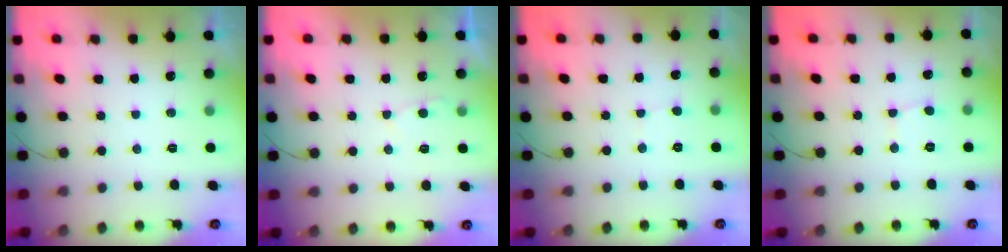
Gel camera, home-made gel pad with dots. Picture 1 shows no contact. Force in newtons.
{"total": 2.5, "press": 2.5, "slide": 0.4}
{"total": 0.7, "press": 0.7, "slide": 0.0}
{"total": 2.2, "press": 2.2, "slide": 0.2}